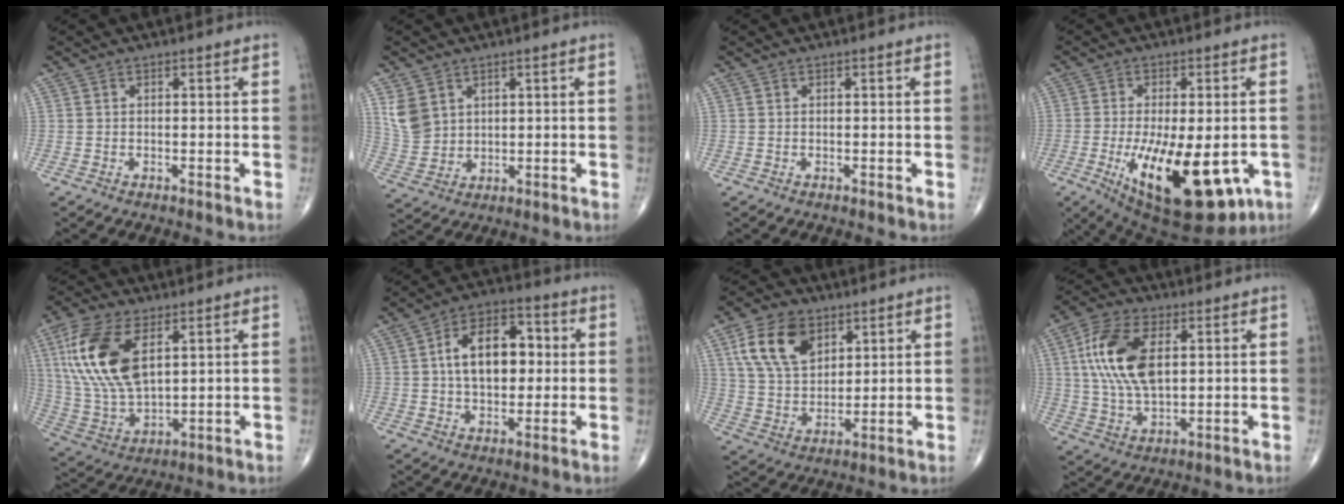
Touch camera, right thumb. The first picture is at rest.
{"total": 6.3, "force": [2.8, 4.8, 3.0], "torque": [-0.050, -0.011, 0.070]}
{"total": 0.0}
{"total": 20.2, "force": [-6.5, 8.6, 17.1], "torque": [-0.253, -0.021, -0.079]}
{"total": 17.9, "force": [6.1, 9.2, 14.1], "torque": [-0.291, -0.016, 0.123]}
{"total": 13.5, "force": [1.6, 8.3, 10.6], "torque": [-0.145, 0.020, 0.020]}
{"total": 13.3, "force": [6.1, 8.4, 8.2], "torque": [-0.133, -0.020, 0.120]}
{"total": 15.0, "force": [3.4, 7.9, 12.3], "torque": [-0.242, 0.001, 0.066]}